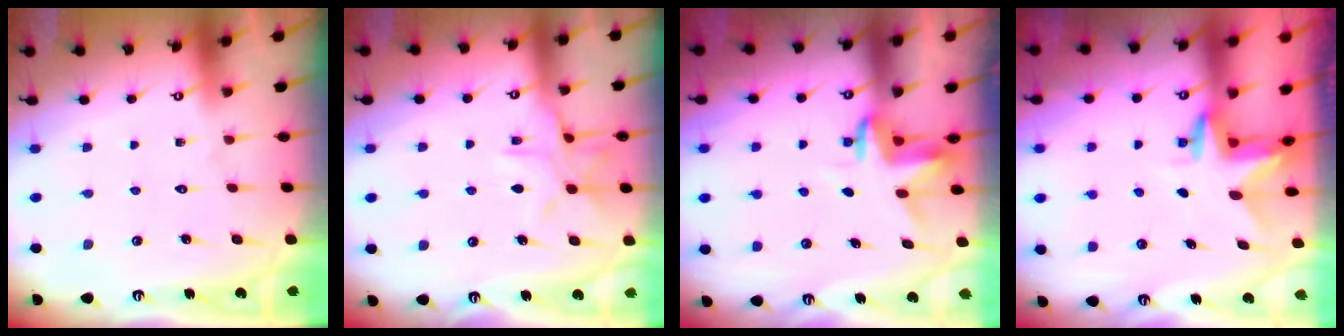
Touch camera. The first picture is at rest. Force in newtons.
{"total": 9.6, "press": 9.6, "slide": 0.7}
{"total": 3.4, "press": 3.4, "slide": 0.2}
{"total": 3.1, "press": 3.1, "slide": 0.2}